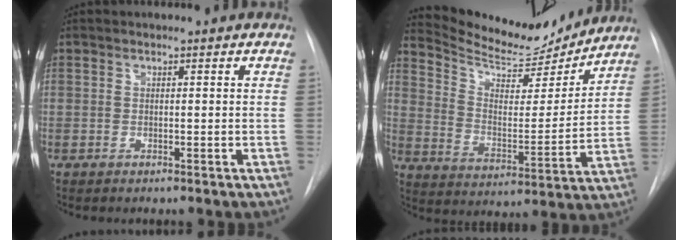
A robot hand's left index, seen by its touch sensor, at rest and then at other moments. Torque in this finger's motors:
{"motor_torque": [0.90, -1.23, 0.11, 0.00]}